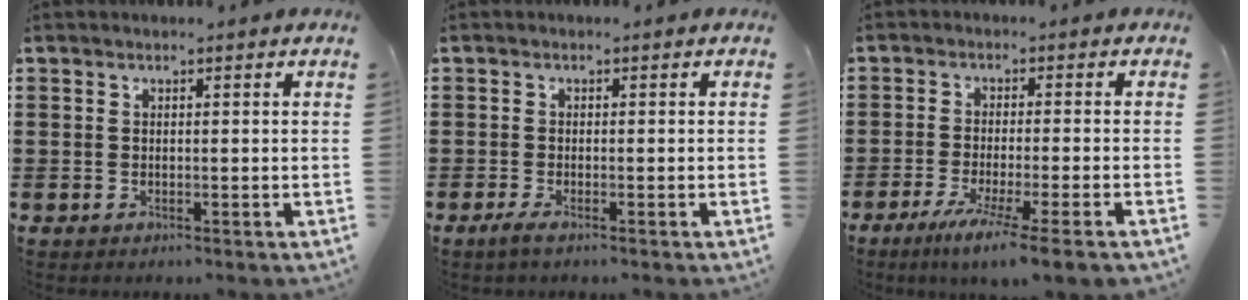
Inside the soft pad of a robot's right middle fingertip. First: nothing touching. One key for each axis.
{"total": 1.2, "fx": -0.6, "fy": 0.1, "fz": 1.0, "tx": -0.018, "ty": -0.003, "tz": -0.012}
{"total": 5.4, "fx": -3.9, "fy": -0.6, "fz": 3.6, "tx": -0.070, "ty": -0.022, "tz": -0.071}